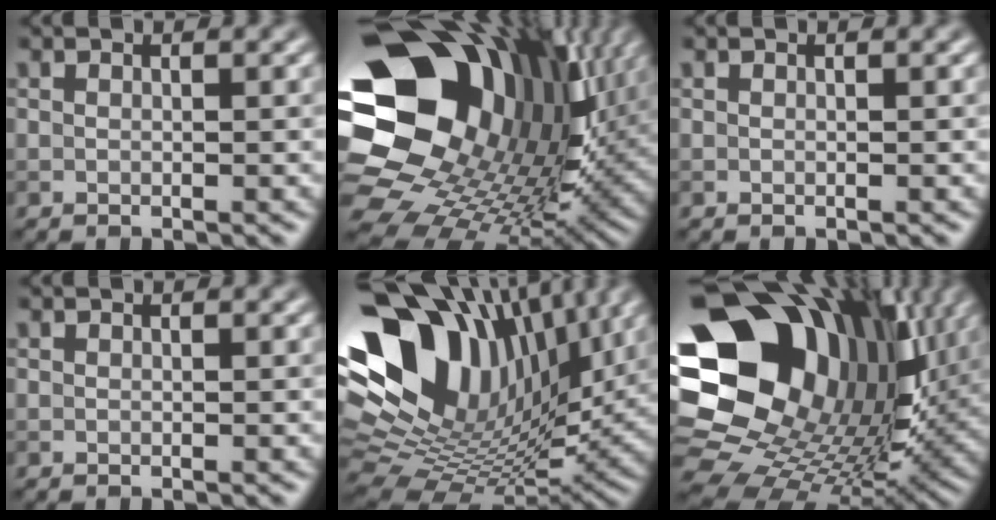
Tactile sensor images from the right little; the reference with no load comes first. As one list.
[{"total": 21.9, "force": [5.0, 17.1, 12.8], "torque": [-0.277, -0.026, 0.091]}, {"total": 0.0}, {"total": 0.0}, {"total": 17.0, "force": [6.8, 10.9, 11.2], "torque": [-0.216, 0.024, 0.127]}, {"total": 19.9, "force": [5.2, 15.3, 11.5], "torque": [-0.228, -0.018, 0.104]}]